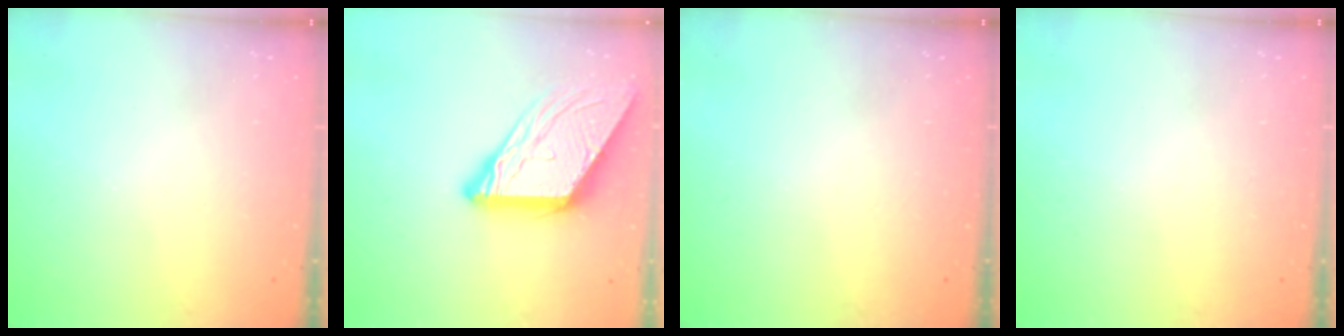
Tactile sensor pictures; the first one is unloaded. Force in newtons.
{"total": 13.1, "press": 13.1, "slide": 1.3}
{"total": 0.0}
{"total": 0.0}